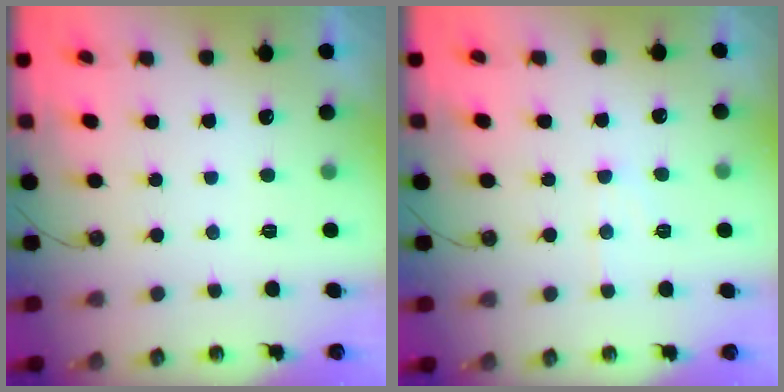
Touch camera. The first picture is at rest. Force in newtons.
{"total": 5.4, "press": 5.3, "slide": 0.8}